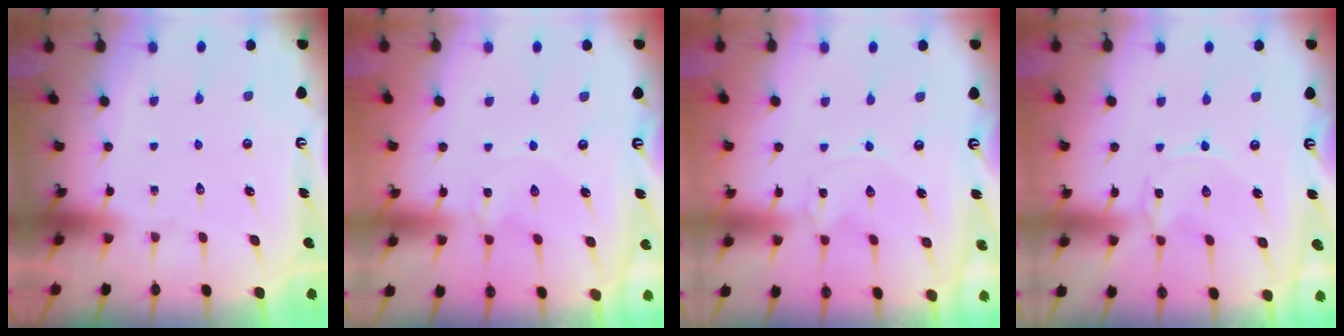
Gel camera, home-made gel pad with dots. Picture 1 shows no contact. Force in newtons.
{"total": 0.0}
{"total": 0.0}
{"total": 0.7, "press": 0.7, "slide": 0.1}